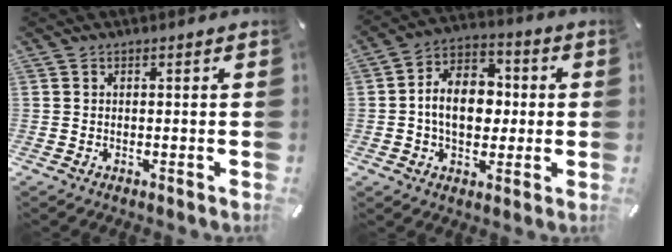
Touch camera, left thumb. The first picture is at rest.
{"total": 11.7, "force": [-0.9, 8.7, 7.8], "torque": [-0.154, 0.018, -0.017]}